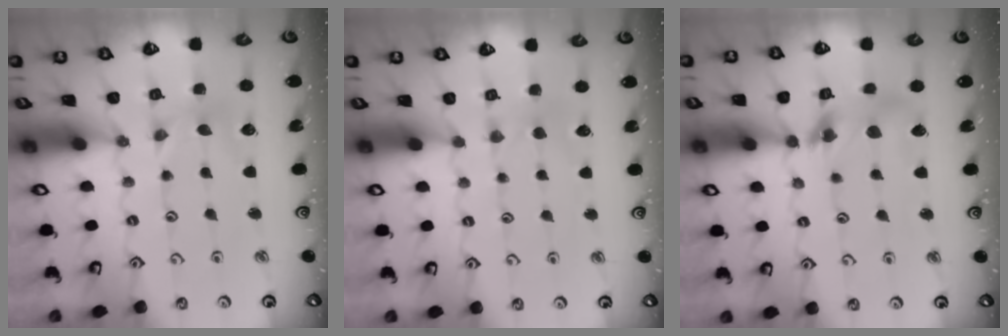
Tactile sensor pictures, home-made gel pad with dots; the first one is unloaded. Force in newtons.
{"total": 1.6, "press": 1.5, "slide": 0.4}
{"total": 11.6, "press": 11.5, "slide": 1.6}